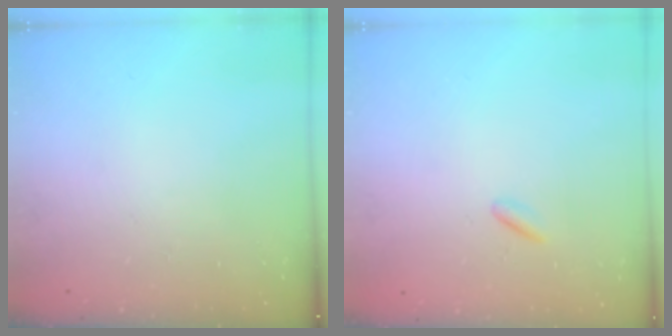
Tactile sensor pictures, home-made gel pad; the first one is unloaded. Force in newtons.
{"total": 1.2, "press": 1.0, "slide": 0.6}